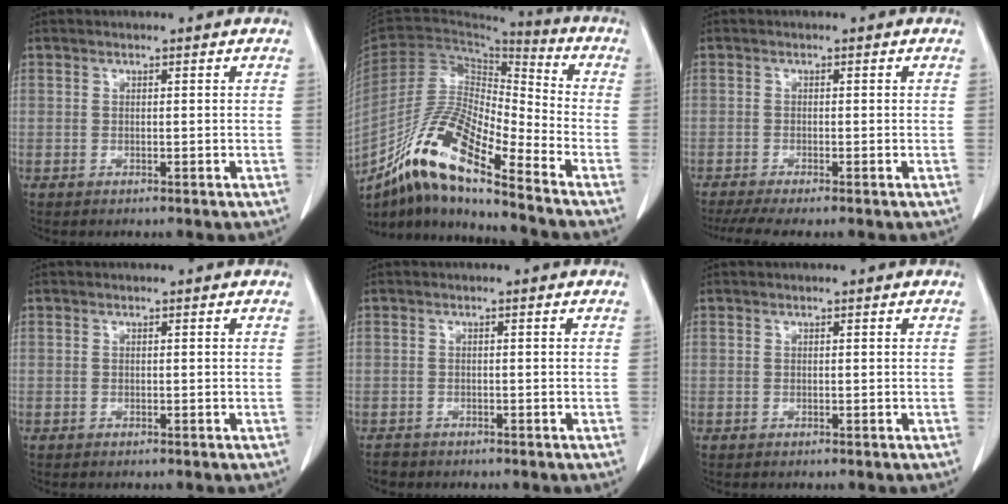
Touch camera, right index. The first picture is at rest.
{"total": 16.5, "force": [-11.5, 2.2, 11.6], "torque": [-0.218, -0.004, -0.208]}
{"total": 5.8, "force": [-4.8, 0.2, 3.4], "torque": [-0.049, -0.012, -0.073]}
{"total": 0.0}
{"total": 1.6, "force": [-1.2, 1.0, -0.2], "torque": [-0.008, 0.001, -0.019]}
{"total": 0.0}